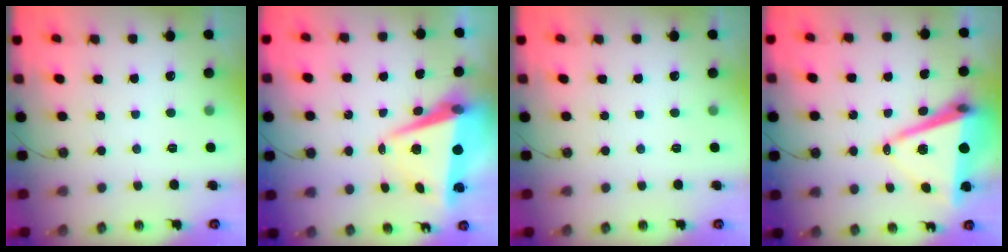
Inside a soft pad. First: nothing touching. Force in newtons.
{"total": 9.6, "press": 9.3, "slide": 2.7}
{"total": 0.0}
{"total": 11.7, "press": 11.0, "slide": 4.0}